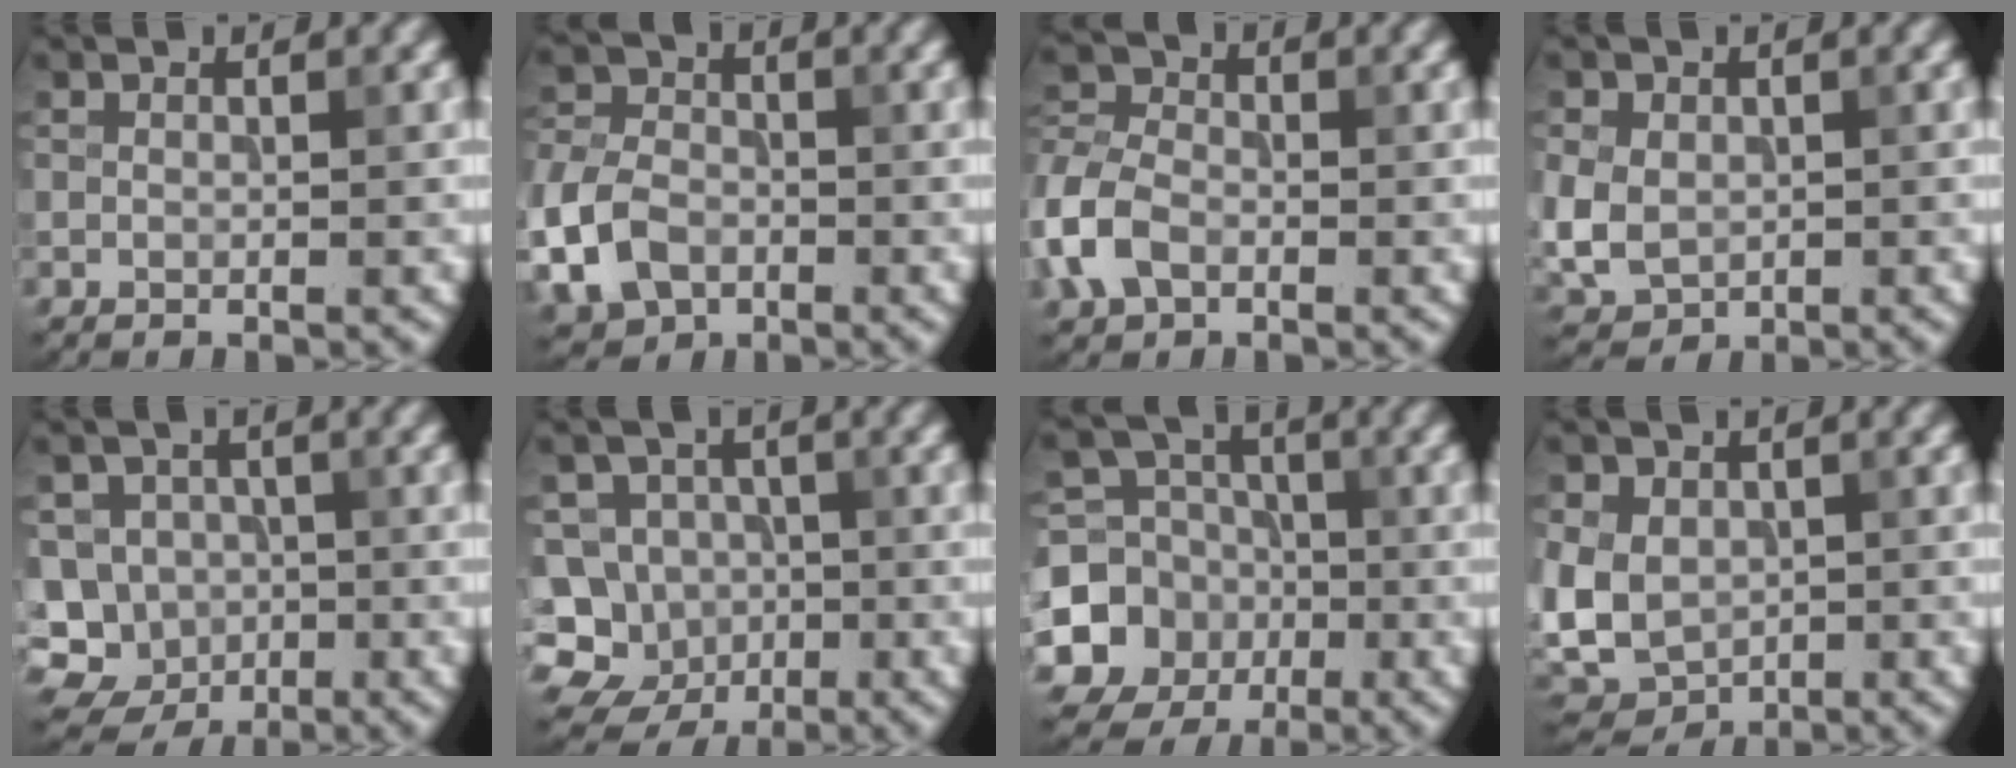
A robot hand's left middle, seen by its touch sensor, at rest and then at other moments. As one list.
[{"total": 6.6, "force": [-2.5, 4.8, 3.8], "torque": [-0.095, -0.009, -0.061]}, {"total": 4.6, "force": [-1.9, 3.2, 2.7], "torque": [-0.063, 0.006, -0.050]}, {"total": 4.8, "force": [-0.3, 3.9, 2.7], "torque": [-0.066, -0.007, 0.007]}, {"total": 9.1, "force": [-3.0, 8.3, 2.2], "torque": [-0.038, 0.005, -0.066]}, {"total": 10.1, "force": [-4.3, 8.9, 2.3], "torque": [-0.032, 0.007, -0.088]}, {"total": 9.4, "force": [-2.6, 8.7, 2.7], "torque": [-0.055, -0.014, -0.073]}, {"total": 7.3, "force": [-0.2, 5.8, 4.4], "torque": [-0.099, -0.003, -0.006]}]